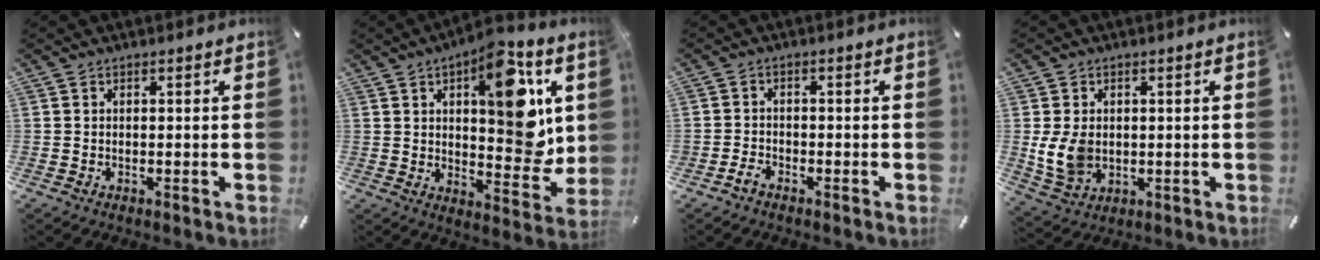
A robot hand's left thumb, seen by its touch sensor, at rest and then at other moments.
{"total": 17.8, "force": [6.4, 8.5, 14.2], "torque": [-0.162, -0.043, 0.103]}
{"total": 2.2, "force": [-1.8, 1.1, 0.8], "torque": [-0.015, 0.009, -0.036]}
{"total": 8.7, "force": [0.1, 7.0, 5.2], "torque": [-0.112, 0.002, 0.004]}